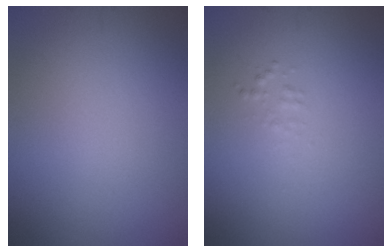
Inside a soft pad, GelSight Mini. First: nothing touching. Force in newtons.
{"total": 0.7, "press": 0.7, "slide": 0.0}